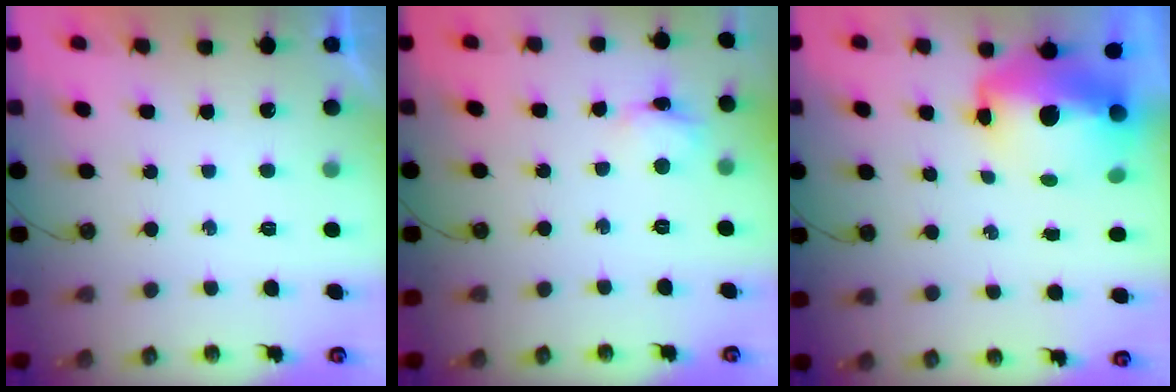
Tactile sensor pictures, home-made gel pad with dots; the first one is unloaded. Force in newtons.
{"total": 4.5, "press": 4.5, "slide": 0.4}
{"total": 12.9, "press": 12.8, "slide": 1.5}